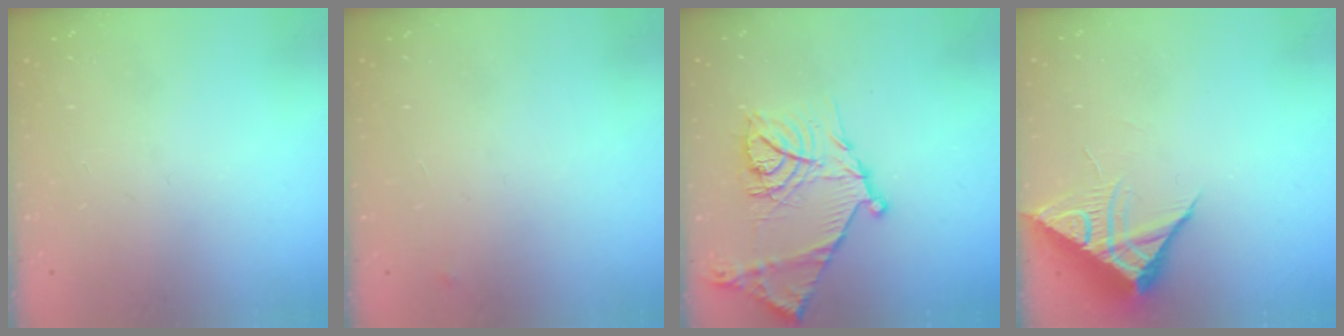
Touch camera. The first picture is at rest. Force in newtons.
{"total": 2.5, "press": 2.4, "slide": 0.4}
{"total": 18.7, "press": 18.6, "slide": 1.4}
{"total": 9.7, "press": 9.7, "slide": 0.5}